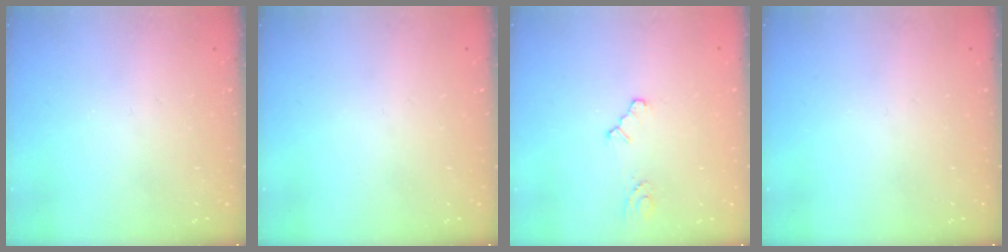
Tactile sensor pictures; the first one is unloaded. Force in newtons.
{"total": 0.0}
{"total": 3.2, "press": 3.1, "slide": 0.6}
{"total": 0.0}